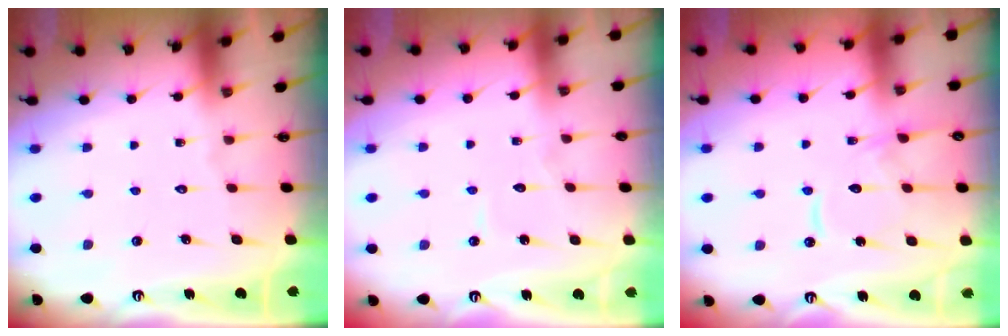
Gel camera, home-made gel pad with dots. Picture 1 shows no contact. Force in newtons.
{"total": 3.8, "press": 3.8, "slide": 0.3}
{"total": 12.5, "press": 12.5, "slide": 1.4}